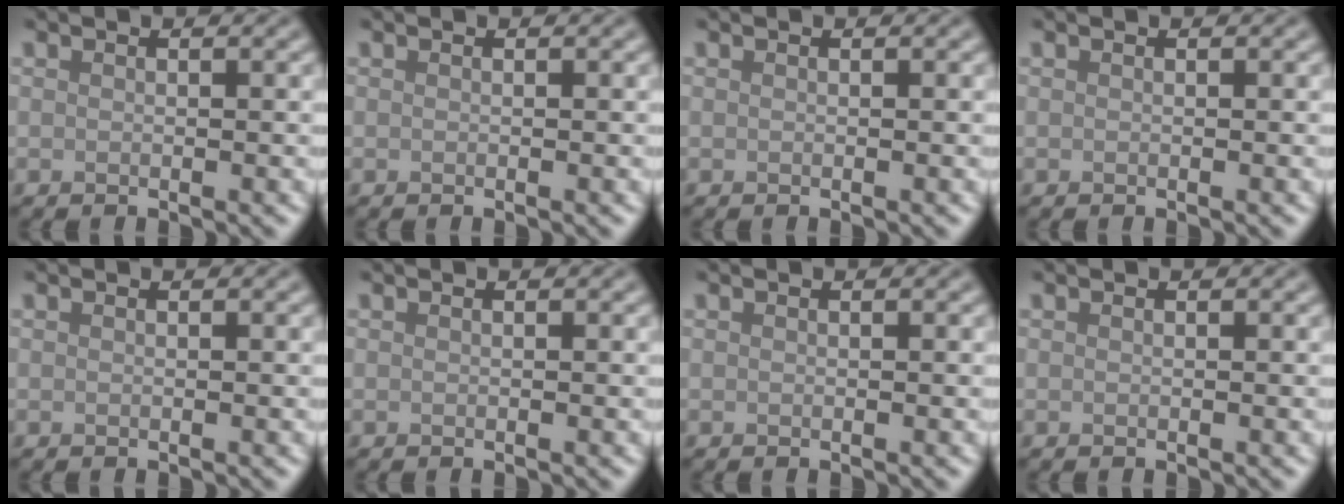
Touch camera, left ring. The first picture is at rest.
{"total": 0.0}
{"total": 0.0}
{"total": 0.0}
{"total": 0.0}
{"total": 0.0}
{"total": 0.0}
{"total": 0.0}